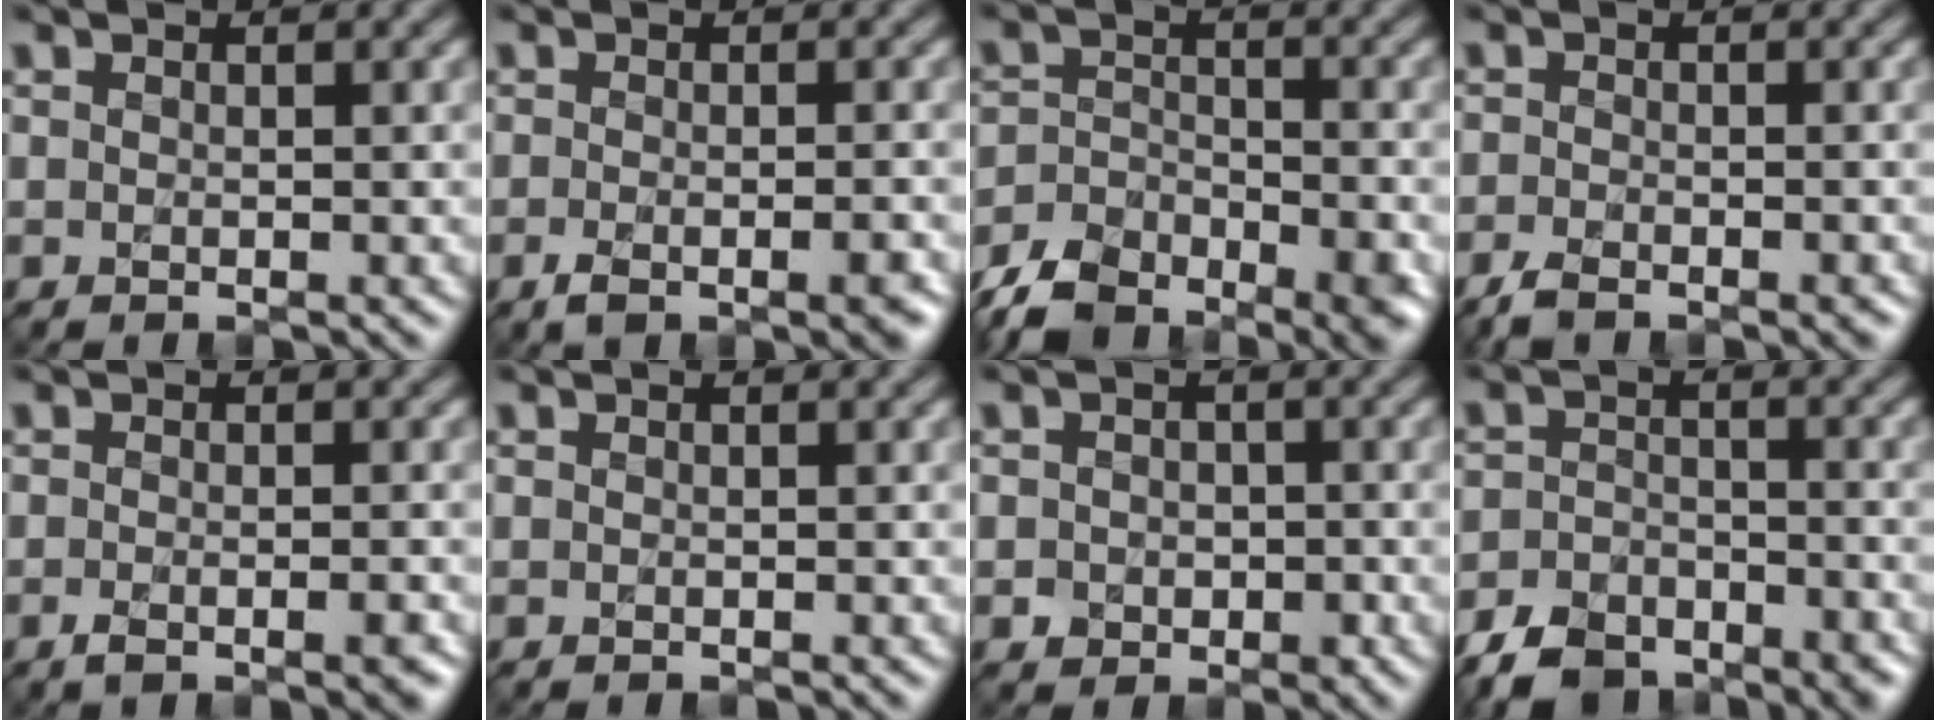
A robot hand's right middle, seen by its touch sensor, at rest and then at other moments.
{"total": 3.5, "force": [-1.8, 1.1, 2.8], "torque": [-0.048, -0.007, -0.031]}
{"total": 8.4, "force": [-6.9, 3.4, 3.3], "torque": [-0.053, -0.021, -0.117]}
{"total": 3.0, "force": [-2.3, 0.9, 1.7], "torque": [-0.029, -0.004, -0.045]}
{"total": 2.7, "force": [-1.3, 0.8, 2.2], "torque": [-0.035, -0.002, -0.023]}
{"total": 0.0}
{"total": 2.0, "force": [-0.5, 1.8, 0.9], "torque": [-0.006, -0.006, -0.009]}
{"total": 5.8, "force": [-4.6, 2.9, 2.1], "torque": [-0.033, -0.015, -0.078]}